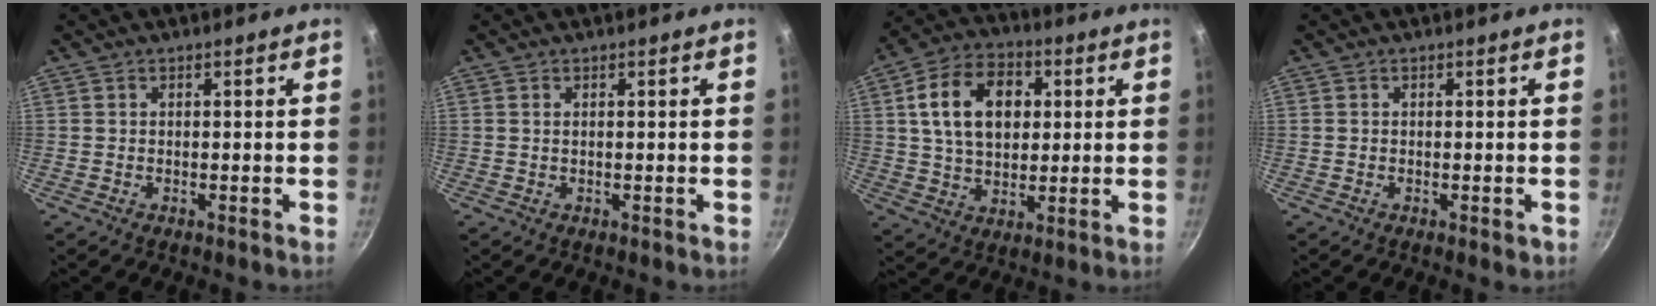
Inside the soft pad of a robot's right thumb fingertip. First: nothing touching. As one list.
[{"total": 0.5, "force": [0.3, 0.2, 0.4], "torque": [-0.008, 0.000, 0.005]}, {"total": 15.4, "force": [3.4, 10.6, 10.6], "torque": [-0.156, 0.008, 0.050]}, {"total": 0.9, "force": [-0.3, 0.6, 0.7], "torque": [-0.008, 0.001, -0.004]}]